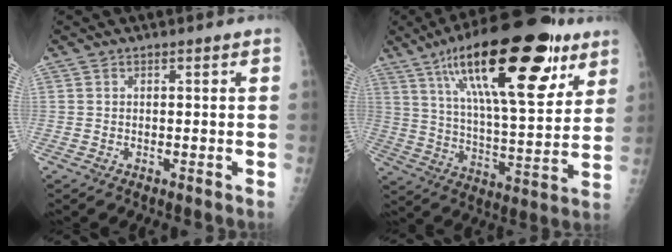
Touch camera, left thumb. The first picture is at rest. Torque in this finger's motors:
{"motor_torque": [2.50, 2.20, 1.96, -0.81, 0.67]}